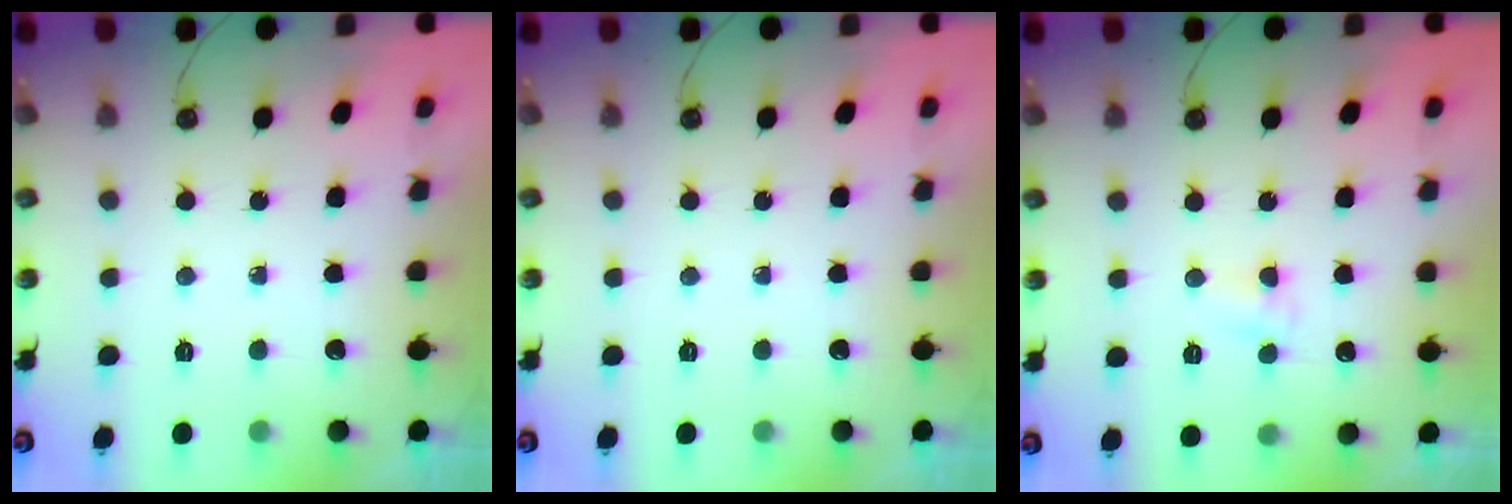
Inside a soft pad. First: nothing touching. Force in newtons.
{"total": 0.0}
{"total": 3.2, "press": 3.2, "slide": 0.3}